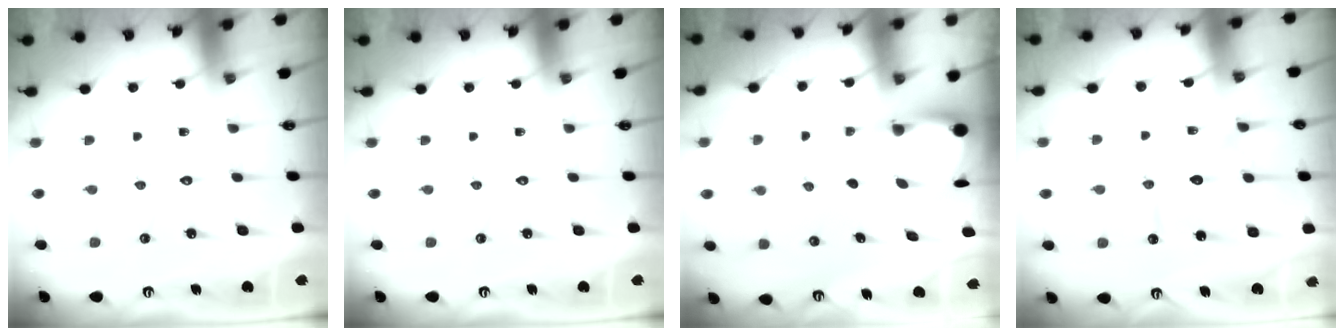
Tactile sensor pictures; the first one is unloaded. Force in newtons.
{"total": 0.0}
{"total": 3.9, "press": 3.9, "slide": 0.4}
{"total": 10.8, "press": 10.8, "slide": 1.1}